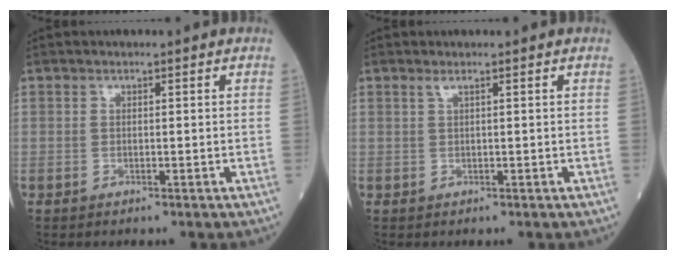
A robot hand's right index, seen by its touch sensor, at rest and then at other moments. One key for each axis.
{"total": 0.7, "fx": 0.4, "fy": -0.2, "fz": 0.5, "tx": -0.020, "ty": 0.002, "tz": 0.012}